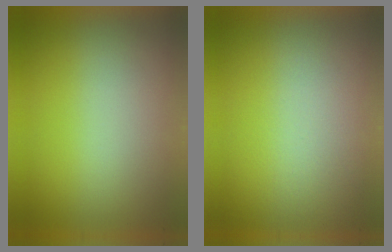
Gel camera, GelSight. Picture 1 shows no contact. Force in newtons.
{"total": 1.4}